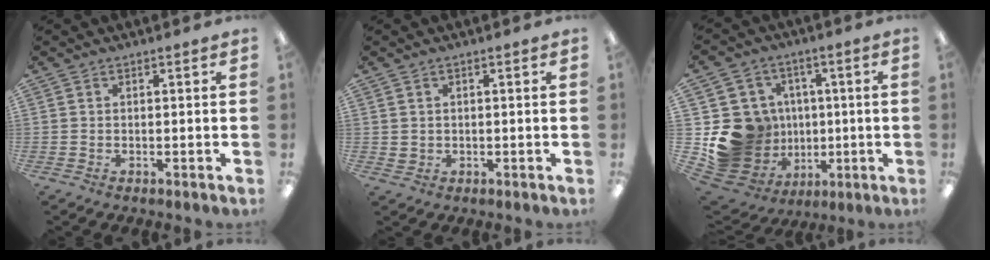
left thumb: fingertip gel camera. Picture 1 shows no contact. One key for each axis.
{"total": 1.5, "fx": 0.7, "fy": 1.3, "fz": 0.1, "tx": -0.003, "ty": 0.003, "tz": 0.013}
{"total": 17.5, "fx": -1.4, "fy": 16.6, "fz": 5.3, "tx": -0.105, "ty": -0.004, "tz": 0.026}